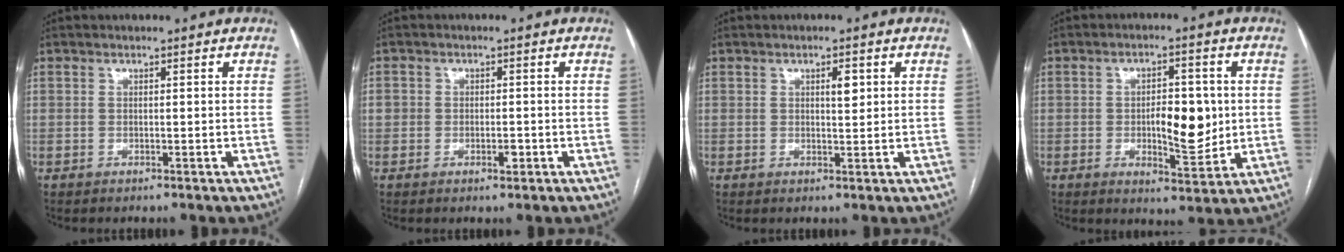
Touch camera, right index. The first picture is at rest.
{"total": 2.8, "force": [-0.7, 2.0, 1.8], "torque": [-0.026, 0.007, -0.008]}
{"total": 2.3, "force": [0.8, 0.7, 2.0], "torque": [-0.031, -0.002, 0.013]}
{"total": 8.7, "force": [-0.2, 3.2, 8.1], "torque": [-0.120, -0.002, 0.005]}